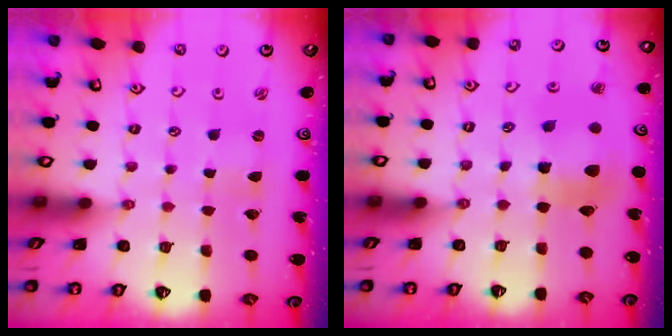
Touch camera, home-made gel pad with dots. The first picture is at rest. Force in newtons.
{"total": 9.5, "press": 9.4, "slide": 1.1}